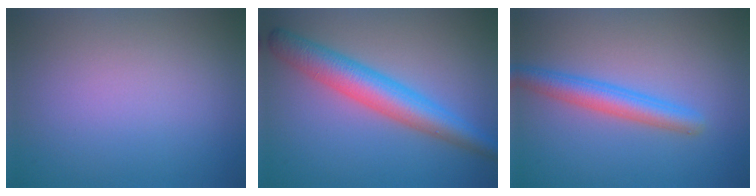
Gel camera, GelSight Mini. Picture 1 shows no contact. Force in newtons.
{"total": 5.6, "press": 5.6, "slide": 0.1}
{"total": 3.3, "press": 3.3, "slide": 0.1}